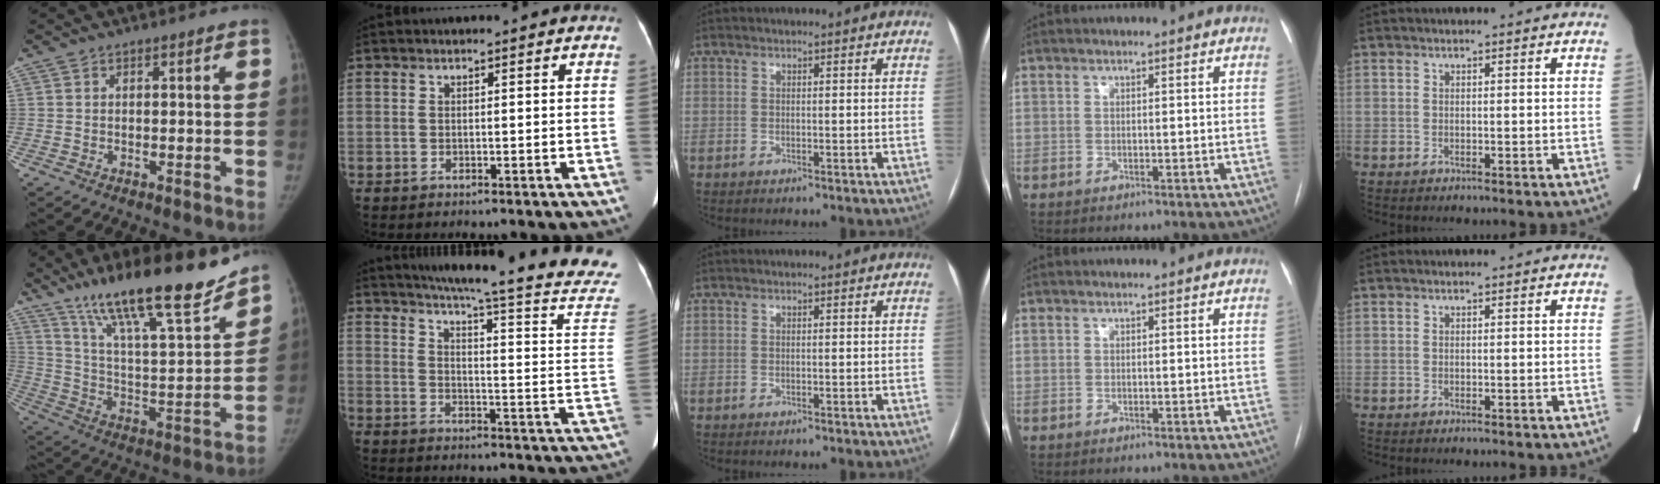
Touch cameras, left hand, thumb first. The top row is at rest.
{"thumb": {"total": 25.0, "force": [18.8, 4.7, 15.8], "torque": [-0.236, -0.082, 0.316]}, "index": {"total": 24.6, "force": [21.3, -0.5, 12.3], "torque": [-0.176, -0.076, 0.257]}}